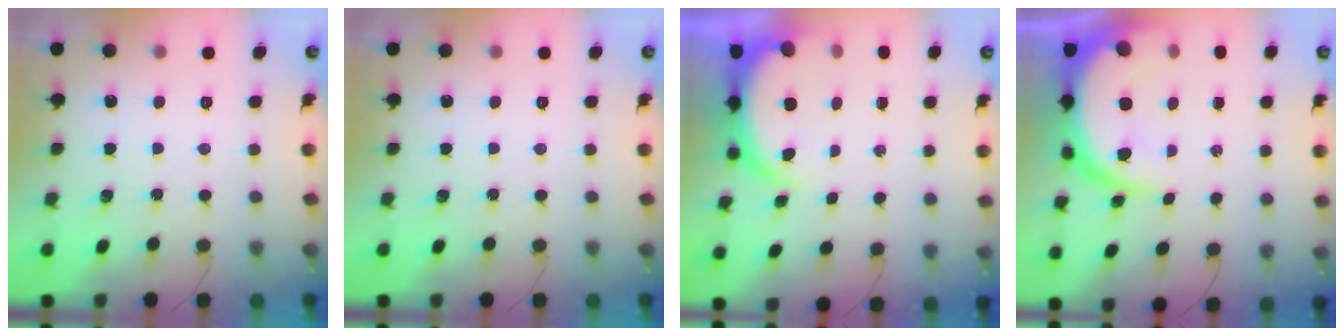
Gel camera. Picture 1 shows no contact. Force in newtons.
{"total": 0.0}
{"total": 5.3, "press": 5.3, "slide": 0.3}
{"total": 11.6, "press": 11.5, "slide": 1.0}